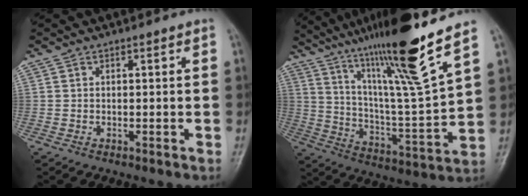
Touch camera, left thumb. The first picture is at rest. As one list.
[{"total": 21.3, "force": [14.6, 0.4, 15.6], "torque": [-0.244, -0.068, 0.257]}]